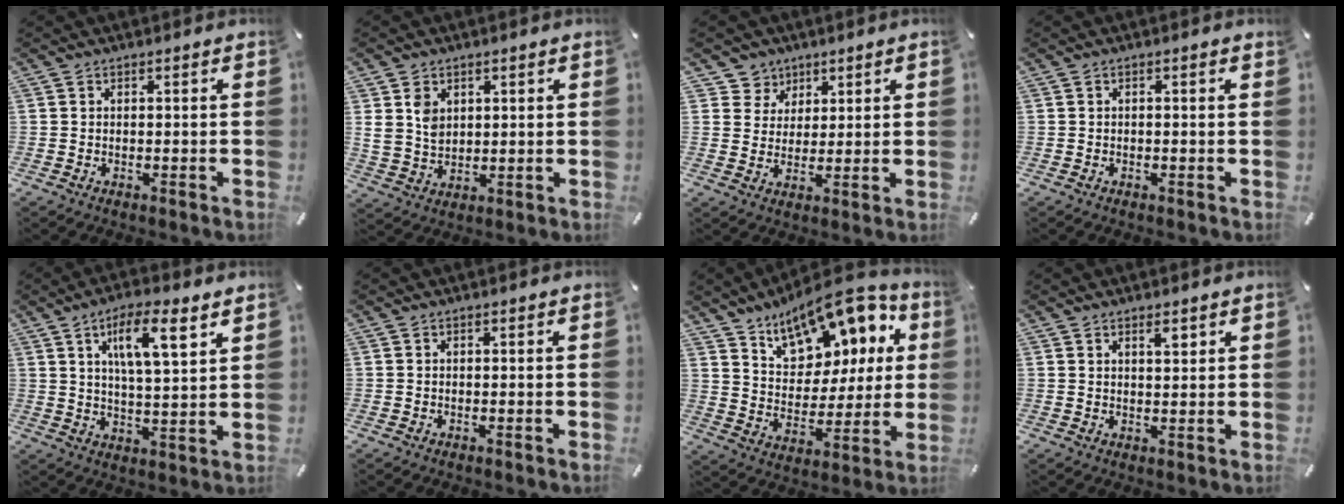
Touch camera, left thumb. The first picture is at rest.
{"total": 5.9, "force": [2.5, 4.7, 2.5], "torque": [-0.060, -0.004, 0.046]}
{"total": 6.1, "force": [3.0, 5.3, -0.2], "torque": [0.000, -0.018, 0.055]}
{"total": 0.5, "force": [-0.1, 0.0, 0.5], "torque": [-0.009, -0.002, -0.001]}
{"total": 11.2, "force": [6.1, 2.8, 9.0], "torque": [-0.147, -0.025, 0.099]}
{"total": 0.0}
{"total": 16.6, "force": [11.2, 9.4, 7.9], "torque": [-0.122, -0.079, 0.194]}
{"total": 2.7, "force": [1.9, 0.9, 1.8], "torque": [-0.021, -0.007, 0.030]}